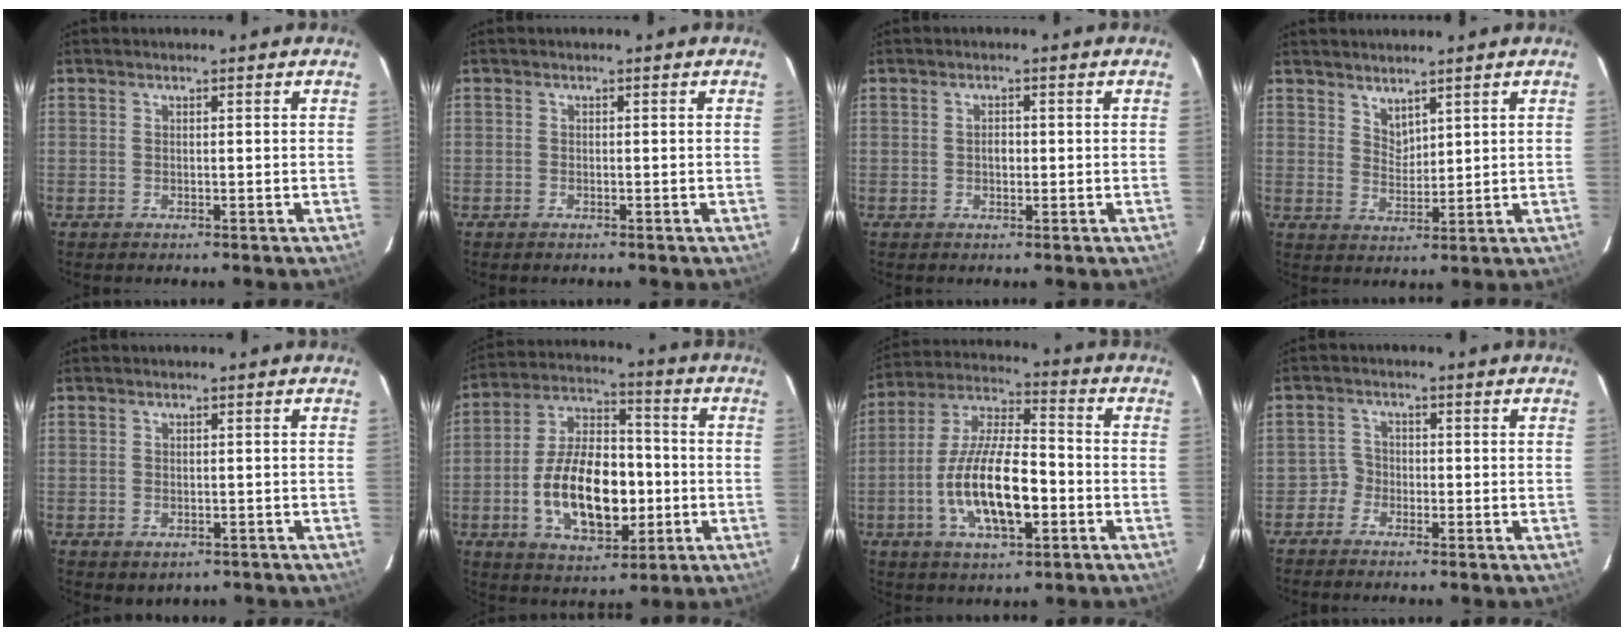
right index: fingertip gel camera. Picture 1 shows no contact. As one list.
[{"total": 0.6, "force": [-0.5, 0.4, 0.1], "torque": [-0.002, 0.000, -0.007]}, {"total": 1.6, "force": [0.0, 1.1, 1.2], "torque": [-0.019, 0.005, -0.001]}, {"total": 3.7, "force": [3.2, 1.4, 1.2], "torque": [-0.014, -0.003, 0.061]}, {"total": 2.6, "force": [-0.9, 2.1, 1.2], "torque": [-0.026, -0.004, -0.005]}, {"total": 17.6, "force": [-3.6, 9.4, 14.4], "torque": [-0.280, 0.014, -0.051]}, {"total": 16.4, "force": [-4.5, 5.8, 14.6], "torque": [-0.287, 0.000, -0.080]}, {"total": 2.0, "force": [-1.5, 1.4, 0.1], "torque": [-0.001, 0.006, -0.030]}]